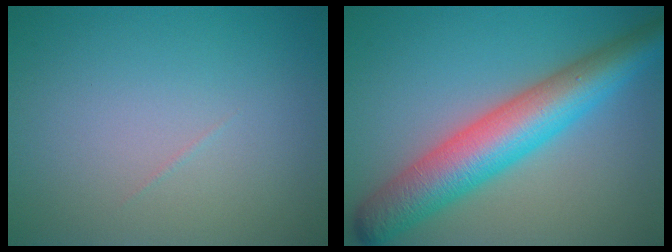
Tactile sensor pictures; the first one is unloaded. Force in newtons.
{"total": 8.5, "press": 8.5, "slide": 0.1}